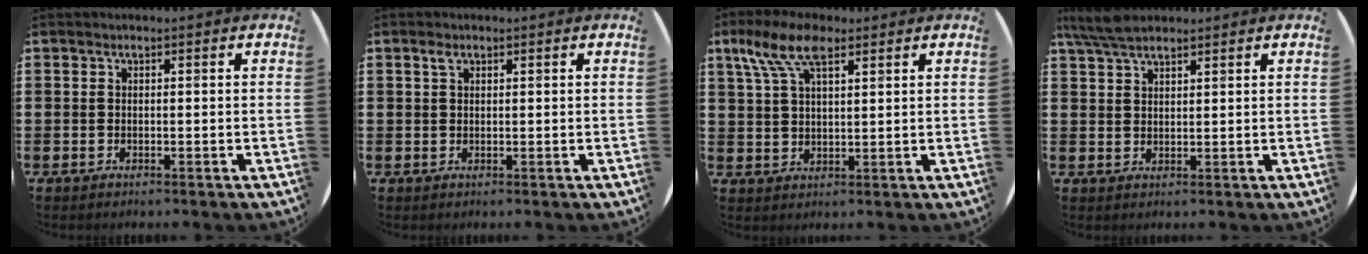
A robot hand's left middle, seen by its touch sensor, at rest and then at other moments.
{"total": 1.2, "force": [0.7, 0.7, 0.6], "torque": [-0.007, 0.002, 0.011]}
{"total": 7.5, "force": [4.6, 3.2, 5.0], "torque": [-0.111, 0.005, 0.083]}
{"total": 4.6, "force": [3.8, 1.2, 2.2], "torque": [-0.051, 0.001, 0.070]}